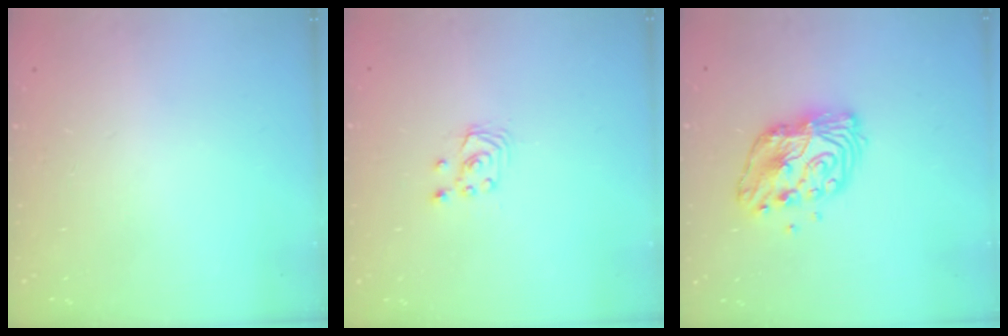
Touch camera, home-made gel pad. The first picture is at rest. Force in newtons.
{"total": 2.5, "press": 2.5, "slide": 0.3}
{"total": 11.9, "press": 11.9, "slide": 0.8}